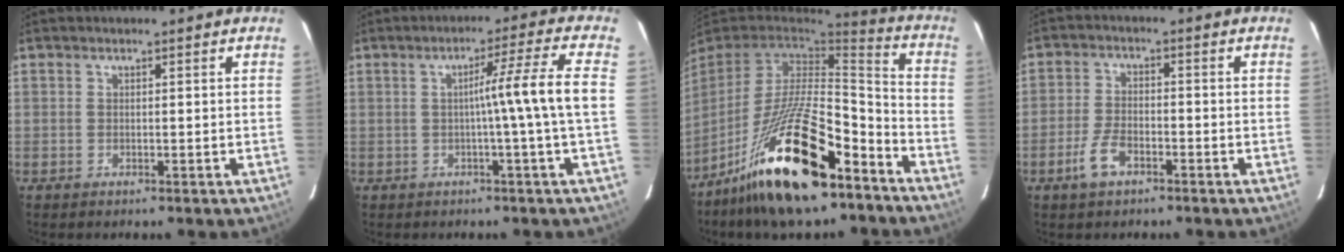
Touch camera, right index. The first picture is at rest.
{"total": 7.3, "force": [-0.4, -2.4, 6.9], "torque": [-0.100, 0.009, -0.002]}
{"total": 24.2, "force": [-15.4, 5.9, 17.7], "torque": [-0.336, -0.020, -0.268]}
{"total": 4.9, "force": [-2.8, 2.2, 3.3], "torque": [-0.075, 0.000, -0.053]}